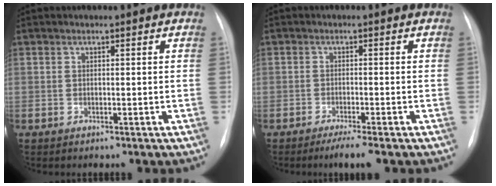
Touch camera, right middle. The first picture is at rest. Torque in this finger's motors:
{"motor_torque": [0.07, -0.33, -0.11, -0.08]}